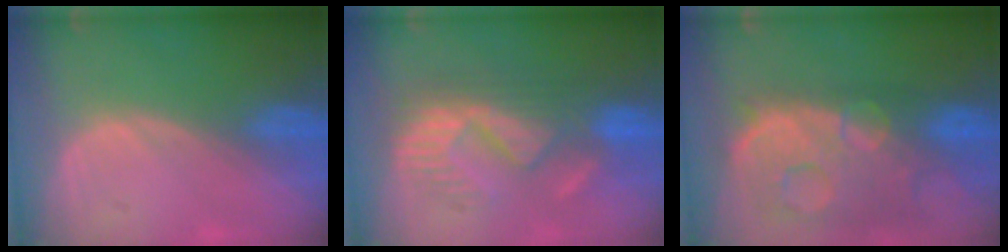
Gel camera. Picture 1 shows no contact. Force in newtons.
{"total": 9.1, "press": 9.1, "slide": 1.1}
{"total": 13.8, "press": 11.2, "slide": 8.0}